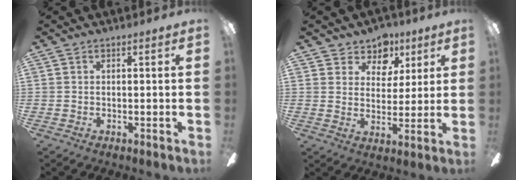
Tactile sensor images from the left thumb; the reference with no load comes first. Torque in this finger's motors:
{"motor_torque": [0.17, 0.00, -0.23, 0.03, -0.05]}